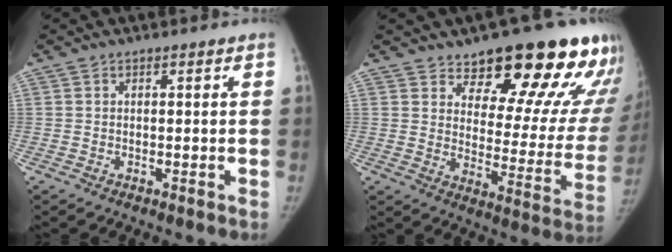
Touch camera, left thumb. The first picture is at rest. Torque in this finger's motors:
{"motor_torque": [0.33, 0.71, 1.38, -1.39, 0.06]}